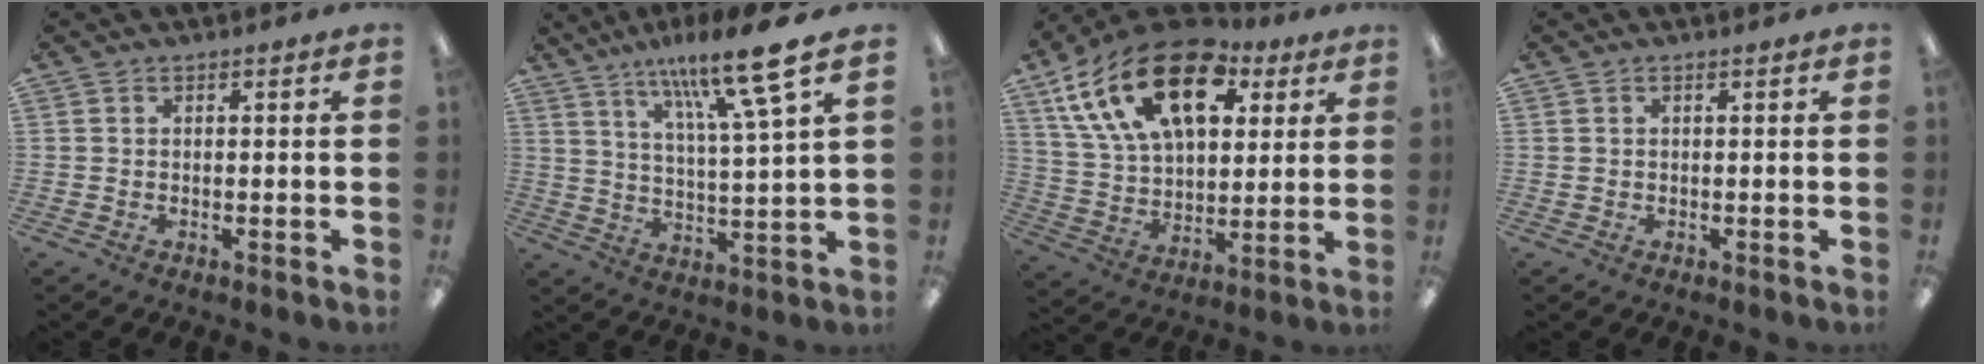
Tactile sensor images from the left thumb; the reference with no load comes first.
{"total": 14.9, "force": [10.5, 1.5, 10.5], "torque": [-0.180, -0.054, 0.164]}
{"total": 22.9, "force": [10.8, 13.2, 15.3], "torque": [-0.276, -0.039, 0.191]}
{"total": 0.0}